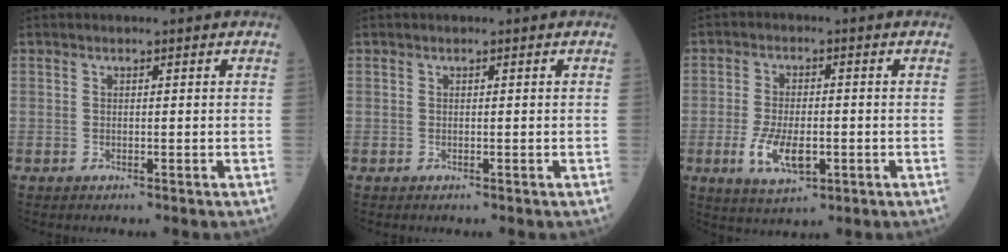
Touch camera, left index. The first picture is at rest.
{"total": 0.0}
{"total": 7.1, "force": [-2.2, 3.1, 6.1], "torque": [-0.121, -0.009, -0.032]}